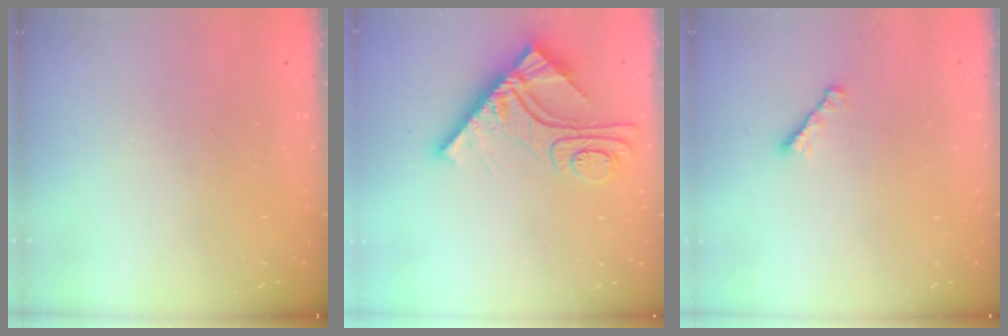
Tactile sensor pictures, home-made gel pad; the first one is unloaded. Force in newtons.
{"total": 12.2, "press": 12.2, "slide": 1.2}
{"total": 1.8, "press": 1.7, "slide": 0.6}